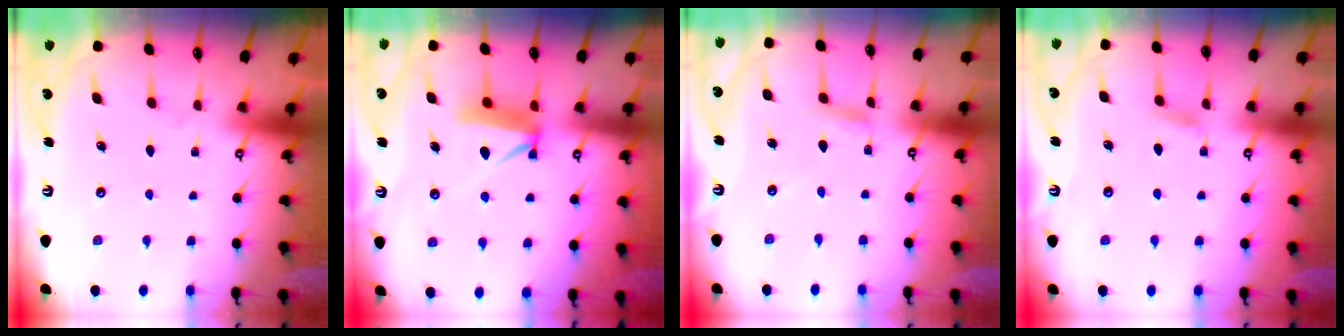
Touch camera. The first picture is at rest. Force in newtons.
{"total": 8.0, "press": 8.0, "slide": 0.7}
{"total": 2.9, "press": 2.9, "slide": 0.2}
{"total": 4.9, "press": 4.8, "slide": 0.6}